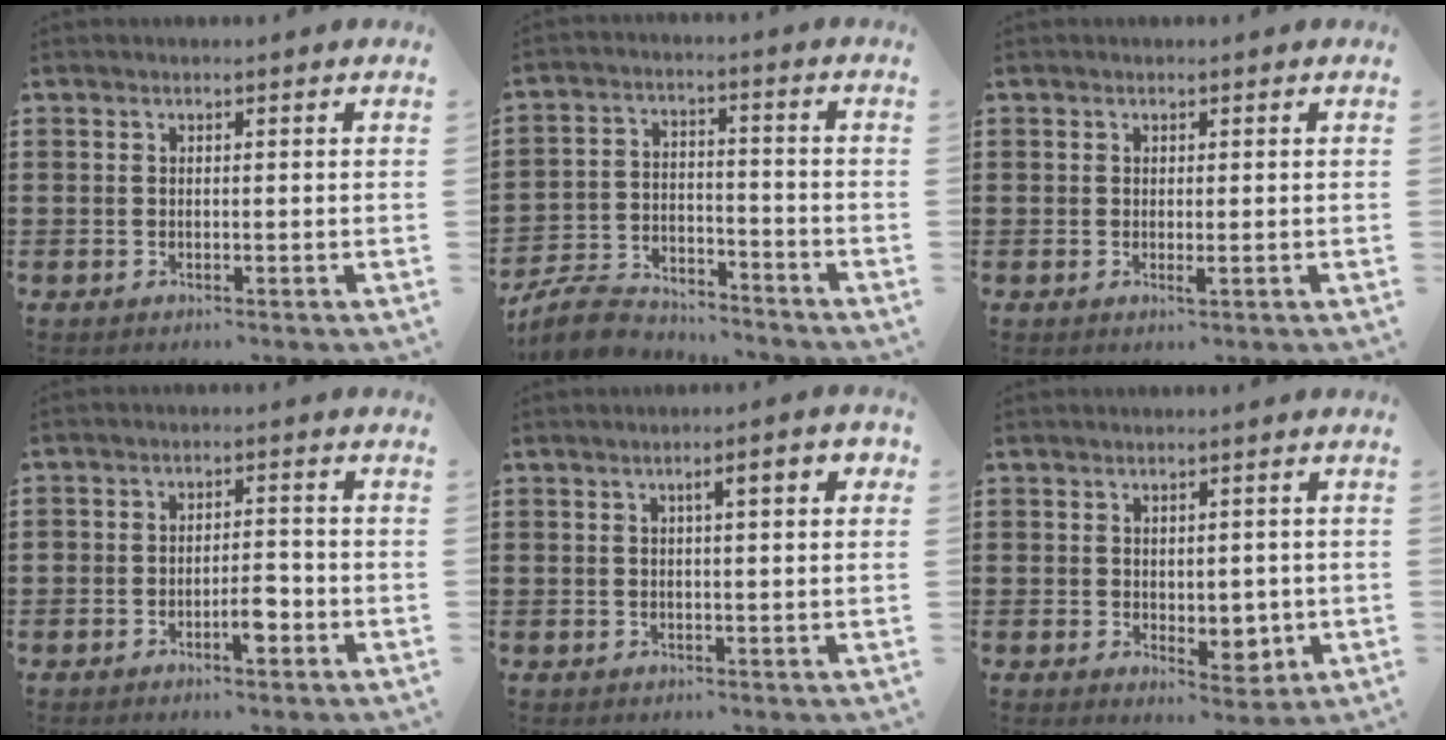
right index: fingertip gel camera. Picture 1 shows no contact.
{"total": 7.2, "force": [-6.9, 1.6, 1.4], "torque": [-0.034, 0.016, -0.137]}
{"total": 0.7, "force": [0.1, 0.2, 0.7], "torque": [-0.011, 0.000, 0.003]}
{"total": 3.8, "force": [-2.1, 1.6, 2.8], "torque": [-0.047, 0.009, -0.039]}
{"total": 3.4, "force": [1.0, 0.5, 3.2], "torque": [-0.057, 0.001, 0.011]}
{"total": 3.6, "force": [0.2, 2.6, 2.5], "torque": [-0.034, -0.001, 0.002]}